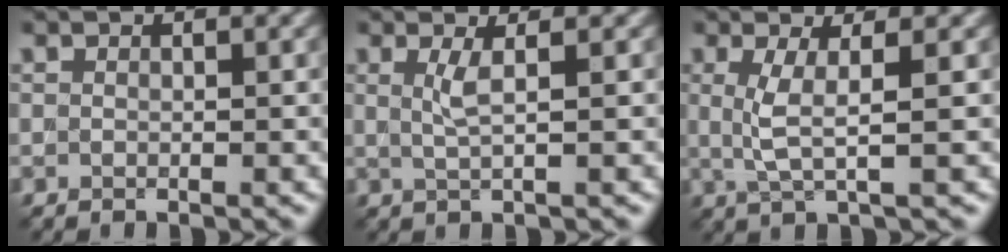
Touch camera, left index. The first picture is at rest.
{"total": 1.9, "force": [0.5, 0.5, 1.8], "torque": [-0.034, -0.005, 0.007]}
{"total": 2.9, "force": [0.4, 0.6, 2.8], "torque": [-0.060, -0.002, 0.008]}